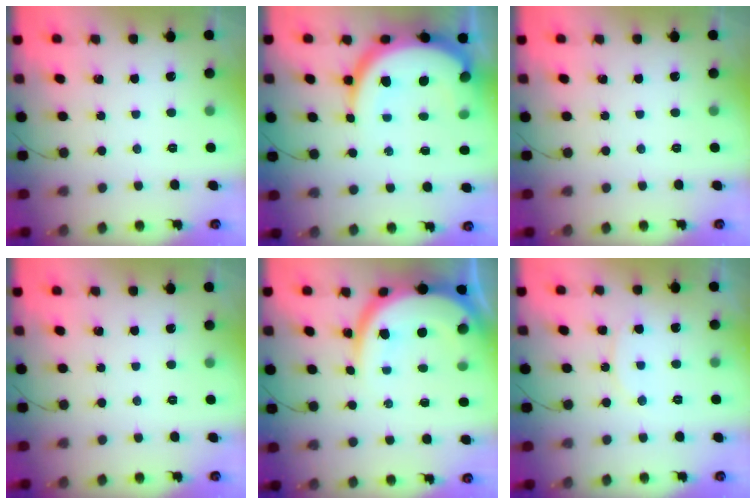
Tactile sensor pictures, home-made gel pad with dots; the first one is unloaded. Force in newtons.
{"total": 14.9, "press": 14.8, "slide": 1.8}
{"total": 0.0}
{"total": 0.0}
{"total": 13.6, "press": 13.6, "slide": 1.1}
{"total": 7.4, "press": 7.2, "slide": 1.7}